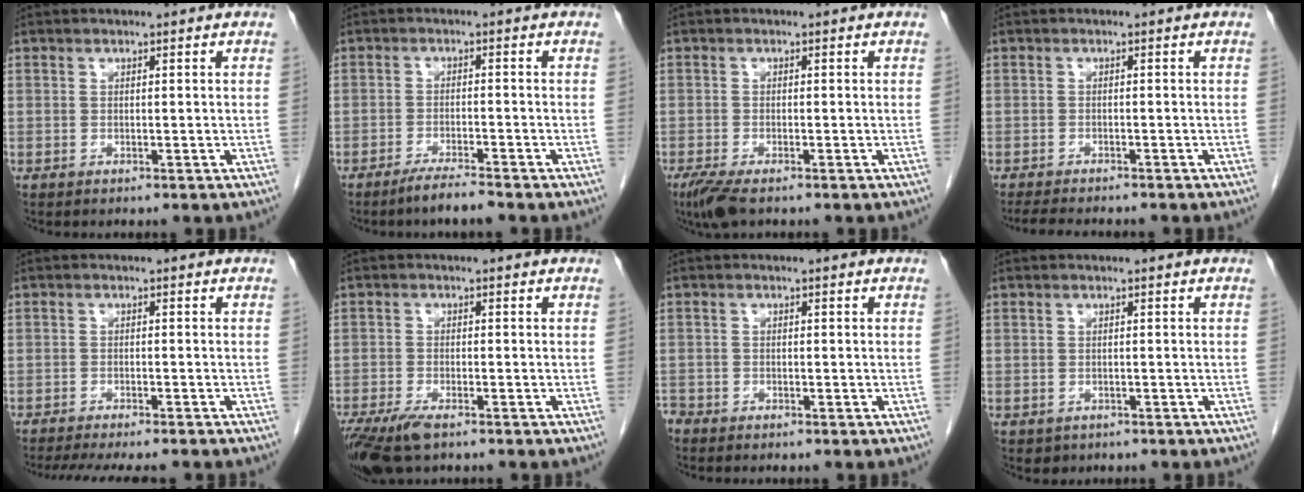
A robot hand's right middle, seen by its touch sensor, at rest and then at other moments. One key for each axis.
{"total": 3.7, "fx": -3.1, "fy": -0.2, "fz": 2.1, "tx": -0.042, "ty": -0.009, "tz": -0.058}
{"total": 3.9, "fx": -2.7, "fy": 0.8, "fz": 2.6, "tx": -0.055, "ty": -0.011, "tz": -0.048}
{"total": 6.8, "fx": -6.0, "fy": 1.1, "fz": 3.0, "tx": -0.045, "ty": -0.013, "tz": -0.089}
{"total": 11.4, "fx": -10.0, "fy": 1.8, "fz": 5.3, "tx": -0.074, "ty": -0.013, "tz": -0.133}
{"total": 6.9, "fx": -4.9, "fy": 2.0, "fz": 4.5, "tx": -0.085, "ty": -0.016, "tz": -0.086}
{"total": 2.1, "fx": -1.9, "fy": 0.7, "fz": 0.3, "tx": -0.005, "ty": -0.003, "tz": -0.033}
{"total": 1.4, "fx": -0.8, "fy": 1.1, "fz": 0.2, "tx": -0.010, "ty": 0.001, "tz": -0.006}